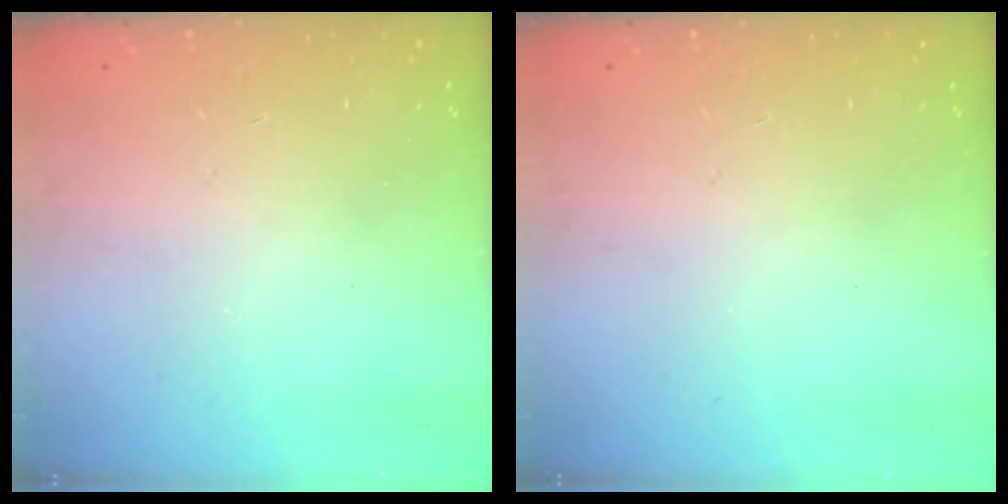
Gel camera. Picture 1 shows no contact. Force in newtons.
{"total": 0.0}